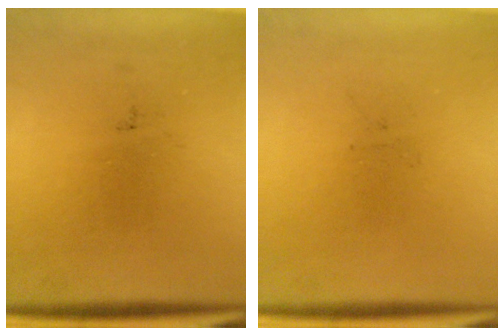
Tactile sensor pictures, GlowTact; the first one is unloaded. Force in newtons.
{"total": 0.0}